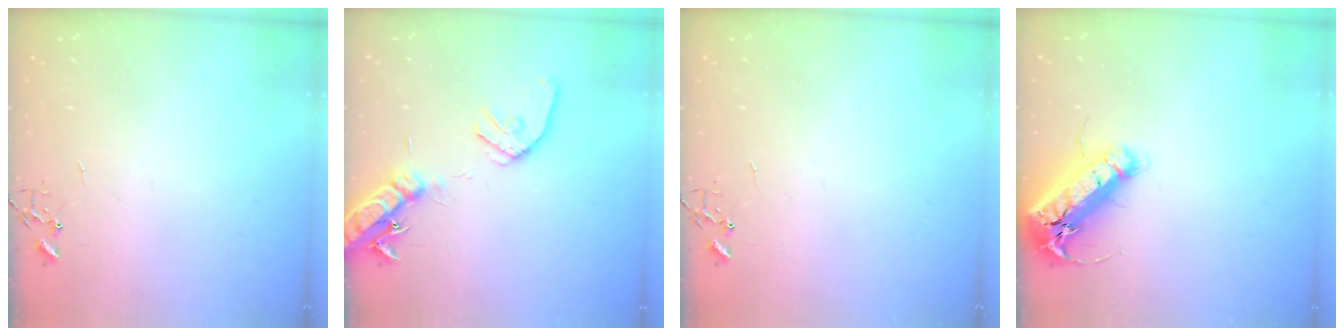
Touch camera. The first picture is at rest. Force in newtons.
{"total": 16.5, "press": 16.2, "slide": 2.9}
{"total": 0.0}
{"total": 18.8, "press": 18.4, "slide": 3.8}